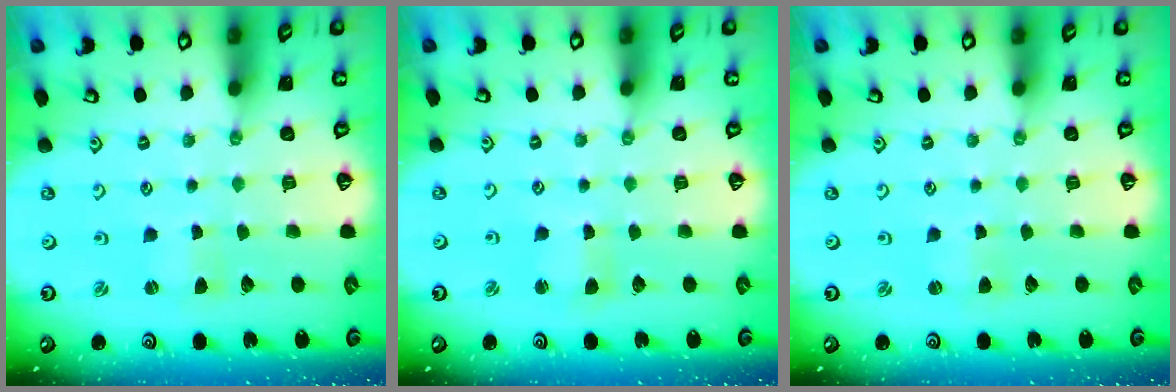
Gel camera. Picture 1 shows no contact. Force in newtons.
{"total": 2.4, "press": 2.4, "slide": 0.3}
{"total": 1.0, "press": 1.0, "slide": 0.1}